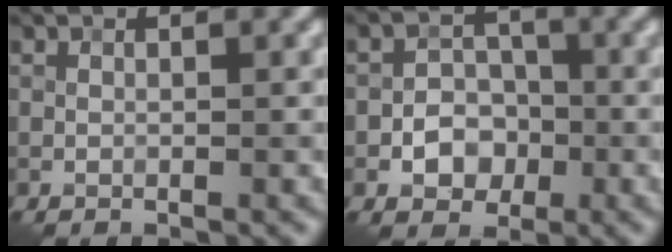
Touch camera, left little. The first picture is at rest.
{"total": 3.6, "force": [-1.2, 2.9, 1.8], "torque": [-0.018, 0.001, -0.021]}